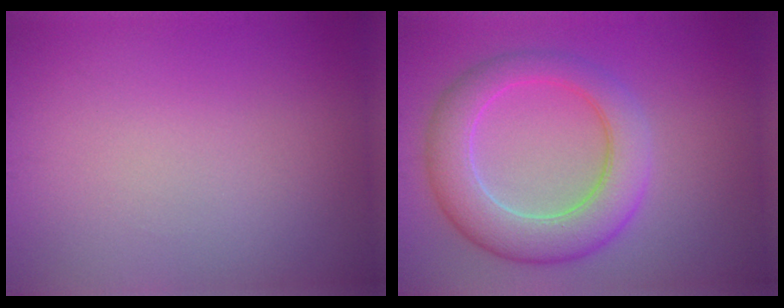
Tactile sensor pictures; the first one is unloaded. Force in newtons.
{"total": 6.6, "press": 6.6, "slide": 0.2}